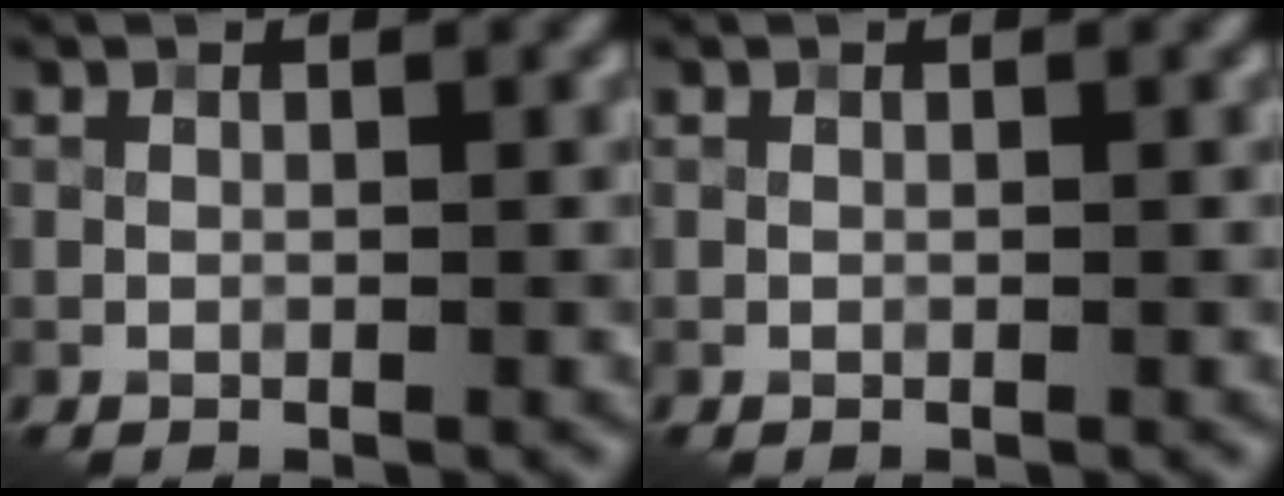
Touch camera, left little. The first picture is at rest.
{"total": 0.0}